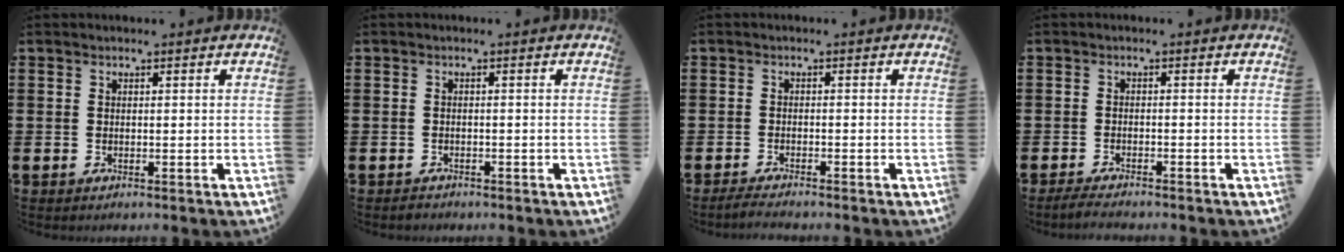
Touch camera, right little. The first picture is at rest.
{"total": 0.6, "force": [-0.6, 0.2, 0.0], "torque": [-0.002, -0.001, -0.013]}
{"total": 1.4, "force": [-1.4, 0.0, 0.4], "torque": [-0.008, 0.002, -0.027]}
{"total": 1.6, "force": [-1.6, 0.1, 0.4], "torque": [-0.009, 0.004, -0.032]}